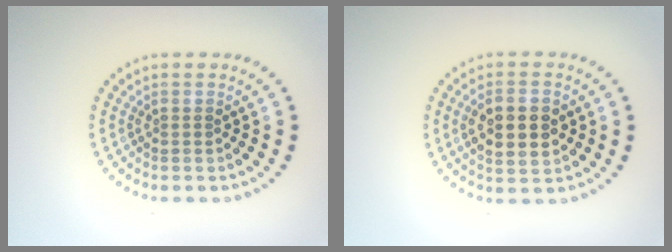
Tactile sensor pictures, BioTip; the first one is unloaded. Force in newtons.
{"total": 4.1, "press": 4.1, "slide": 0.3}